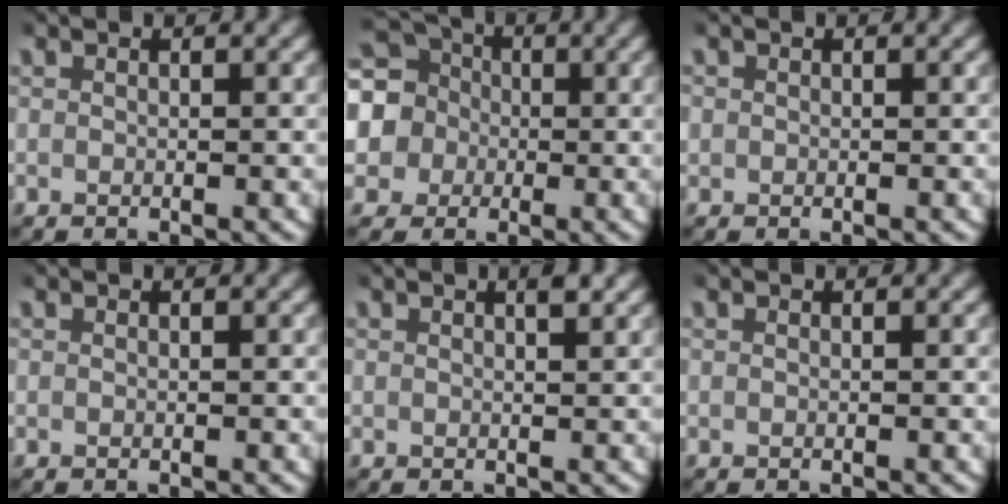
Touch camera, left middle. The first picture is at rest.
{"total": 12.7, "force": [1.0, 11.7, 4.8], "torque": [-0.135, -0.027, 0.007]}
{"total": 1.0, "force": [0.0, 1.0, 0.2], "torque": [-0.011, -0.004, 0.001]}
{"total": 0.0}
{"total": 1.0, "force": [0.7, 0.1, 0.7], "torque": [-0.008, 0.002, 0.012]}
{"total": 0.0}